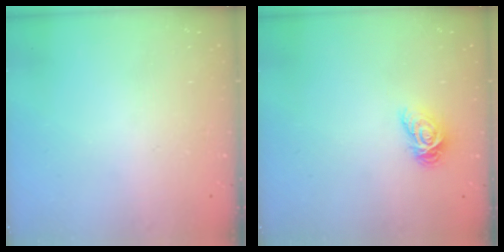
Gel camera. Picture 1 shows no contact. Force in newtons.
{"total": 5.7, "press": 5.7, "slide": 0.2}